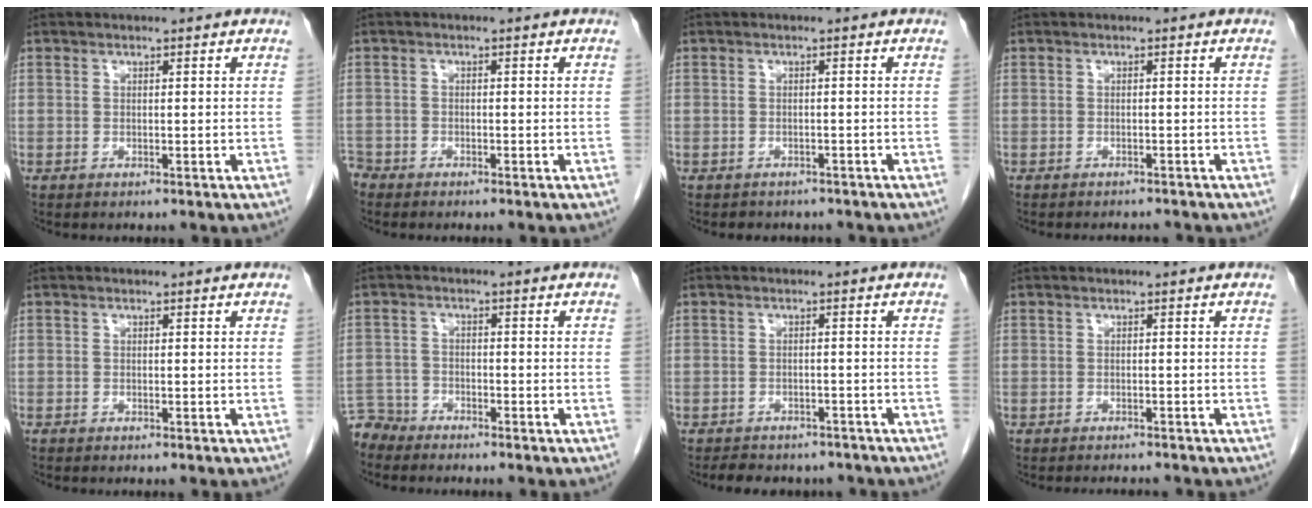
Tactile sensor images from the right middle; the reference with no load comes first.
{"total": 1.9, "force": [-1.8, 0.7, 0.0], "torque": [-0.001, -0.002, -0.033]}
{"total": 4.0, "force": [-3.5, 1.8, 0.8], "torque": [-0.019, 0.000, -0.039]}
{"total": 3.1, "force": [-3.0, 0.6, 0.6], "torque": [-0.006, -0.006, -0.038]}
{"total": 0.0}
{"total": 4.4, "force": [-4.2, 1.0, -0.6], "torque": [0.017, -0.007, -0.082]}
{"total": 8.4, "force": [-7.3, 3.3, 2.2], "torque": [-0.039, 0.002, -0.086]}
{"total": 3.4, "force": [-3.2, 0.4, 0.8], "torque": [-0.007, -0.008, -0.043]}